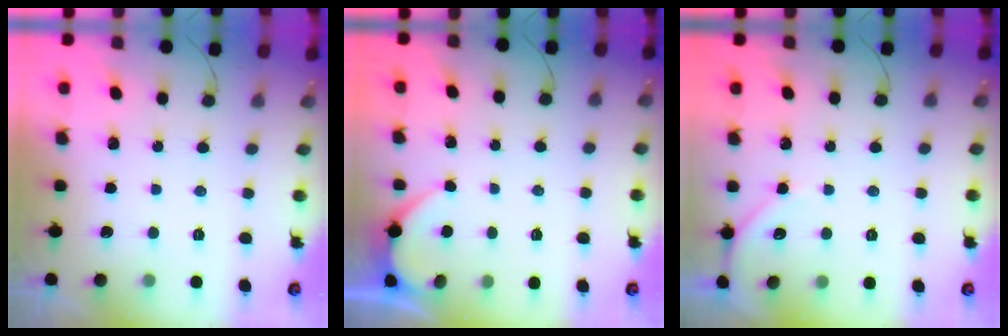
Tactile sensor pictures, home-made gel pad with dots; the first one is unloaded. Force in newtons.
{"total": 2.7, "press": 2.6, "slide": 0.4}
{"total": 3.3, "press": 3.3, "slide": 0.5}